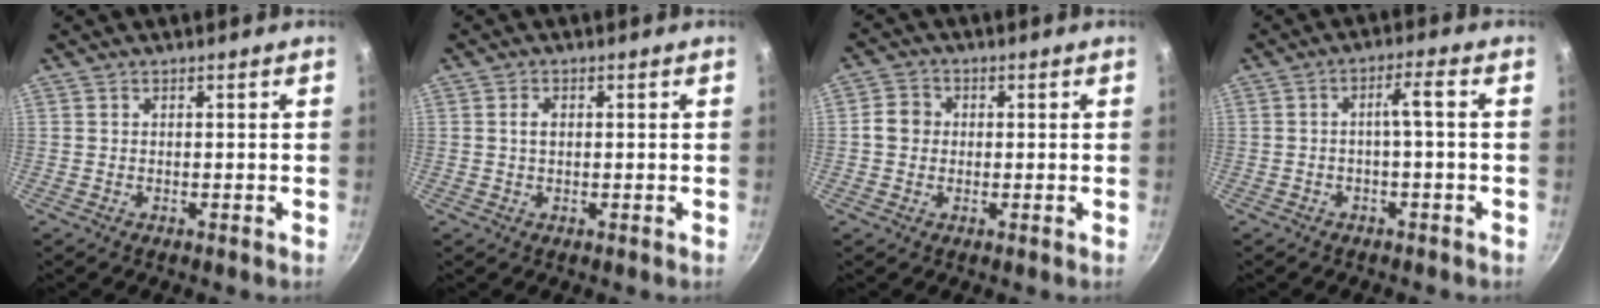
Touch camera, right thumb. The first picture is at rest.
{"total": 1.8, "force": [0.2, 1.3, 1.3], "torque": [-0.021, 0.004, 0.004]}
{"total": 4.1, "force": [0.0, 3.7, 1.8], "torque": [-0.015, 0.009, -0.010]}
{"total": 3.8, "force": [-0.9, 0.5, 3.7], "torque": [-0.073, 0.024, -0.012]}